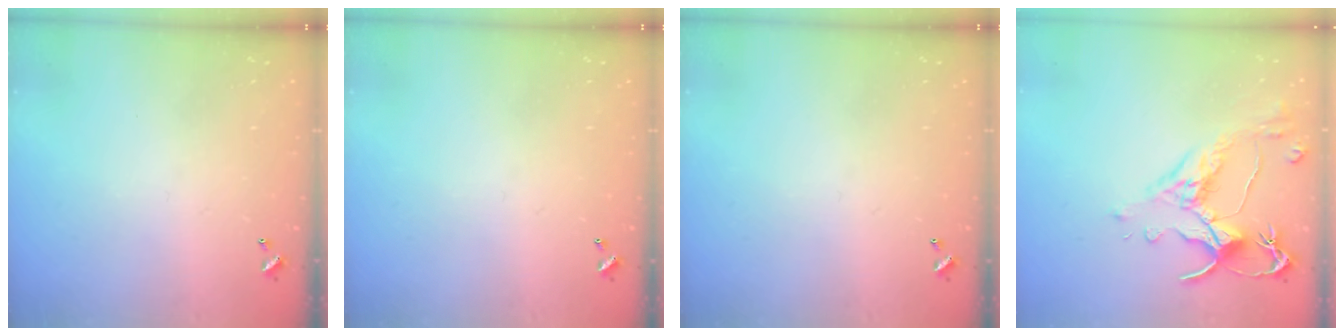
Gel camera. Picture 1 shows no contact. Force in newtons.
{"total": 0.0}
{"total": 0.0}
{"total": 2.5, "press": 2.1, "slide": 1.2}